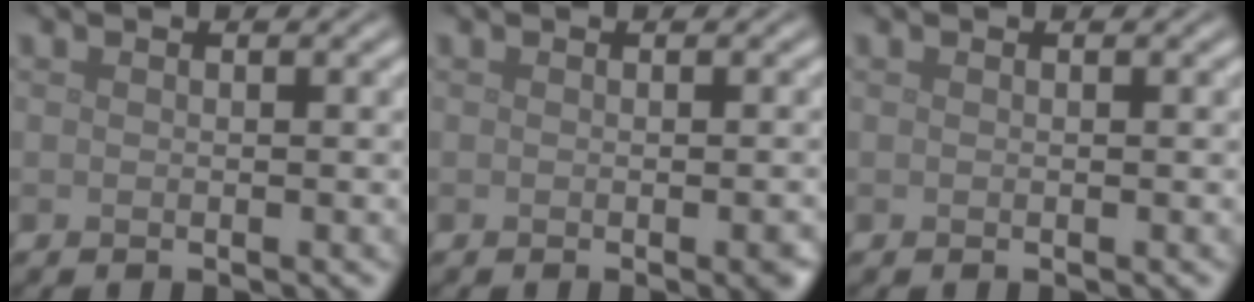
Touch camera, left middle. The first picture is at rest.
{"total": 1.7, "force": [-0.5, 0.4, 1.6], "torque": [-0.011, -0.001, -0.005]}
{"total": 0.0}